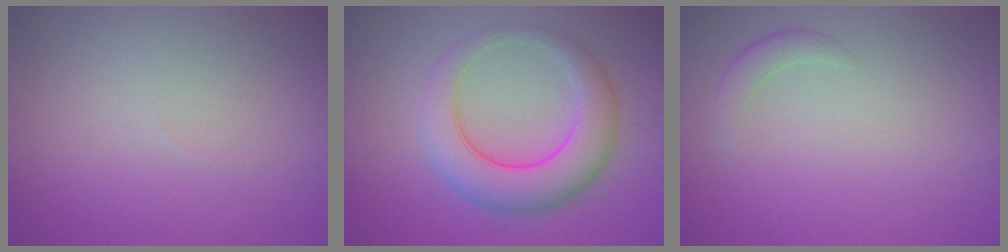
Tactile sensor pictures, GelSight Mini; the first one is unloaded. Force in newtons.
{"total": 6.5, "press": 6.5, "slide": 0.1}
{"total": 1.4, "press": 1.4, "slide": 0.1}